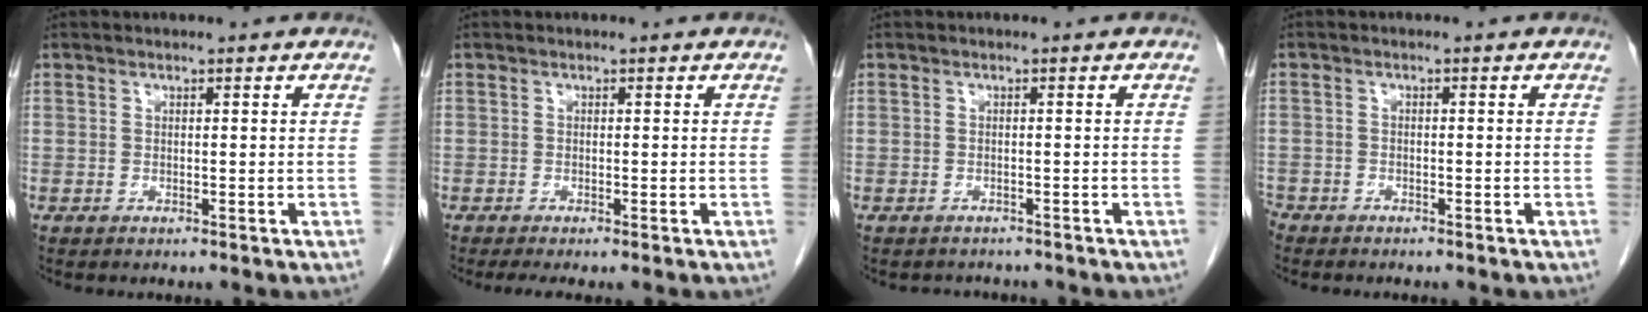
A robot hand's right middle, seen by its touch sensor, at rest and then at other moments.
{"total": 2.0, "force": [-1.4, 0.1, 1.4], "torque": [-0.026, -0.009, -0.022]}
{"total": 2.3, "force": [-2.0, 1.0, -0.2], "torque": [-0.005, -0.003, -0.031]}
{"total": 3.5, "force": [-3.0, 1.5, 0.8], "torque": [-0.020, -0.002, -0.050]}